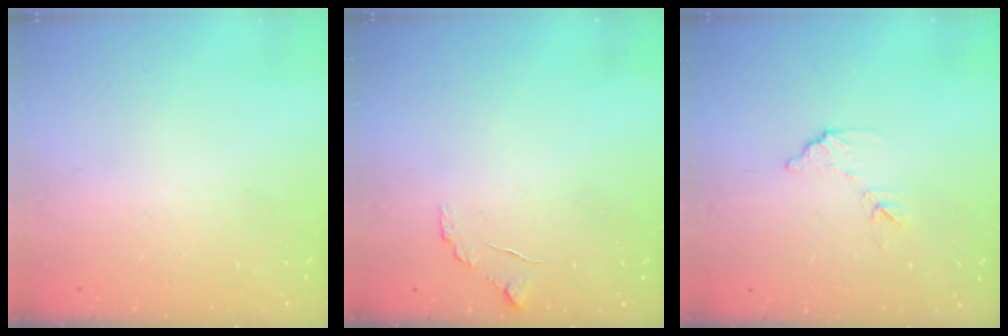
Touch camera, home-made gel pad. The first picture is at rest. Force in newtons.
{"total": 6.3, "press": 6.3, "slide": 0.5}
{"total": 7.4, "press": 7.4, "slide": 0.2}